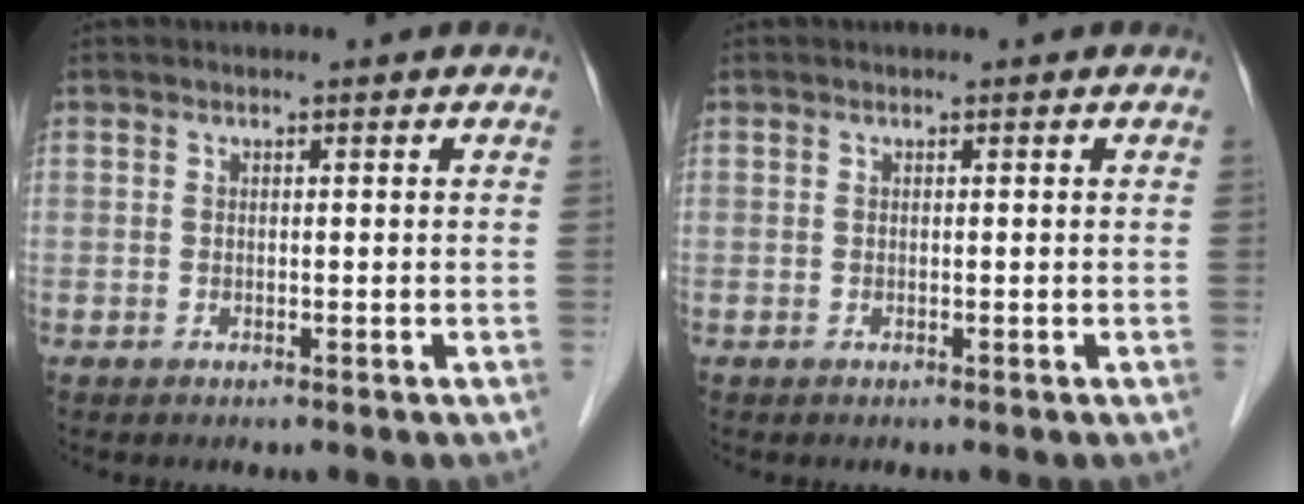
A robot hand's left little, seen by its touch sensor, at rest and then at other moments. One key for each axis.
{"total": 0.0}